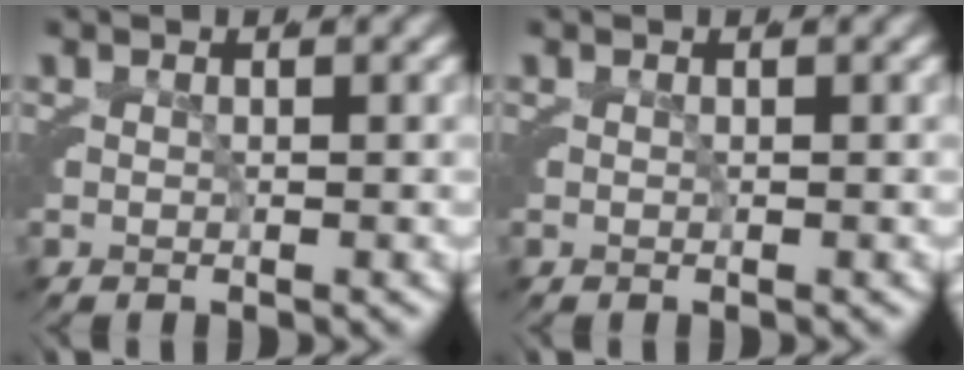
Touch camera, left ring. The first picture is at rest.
{"total": 0.0}